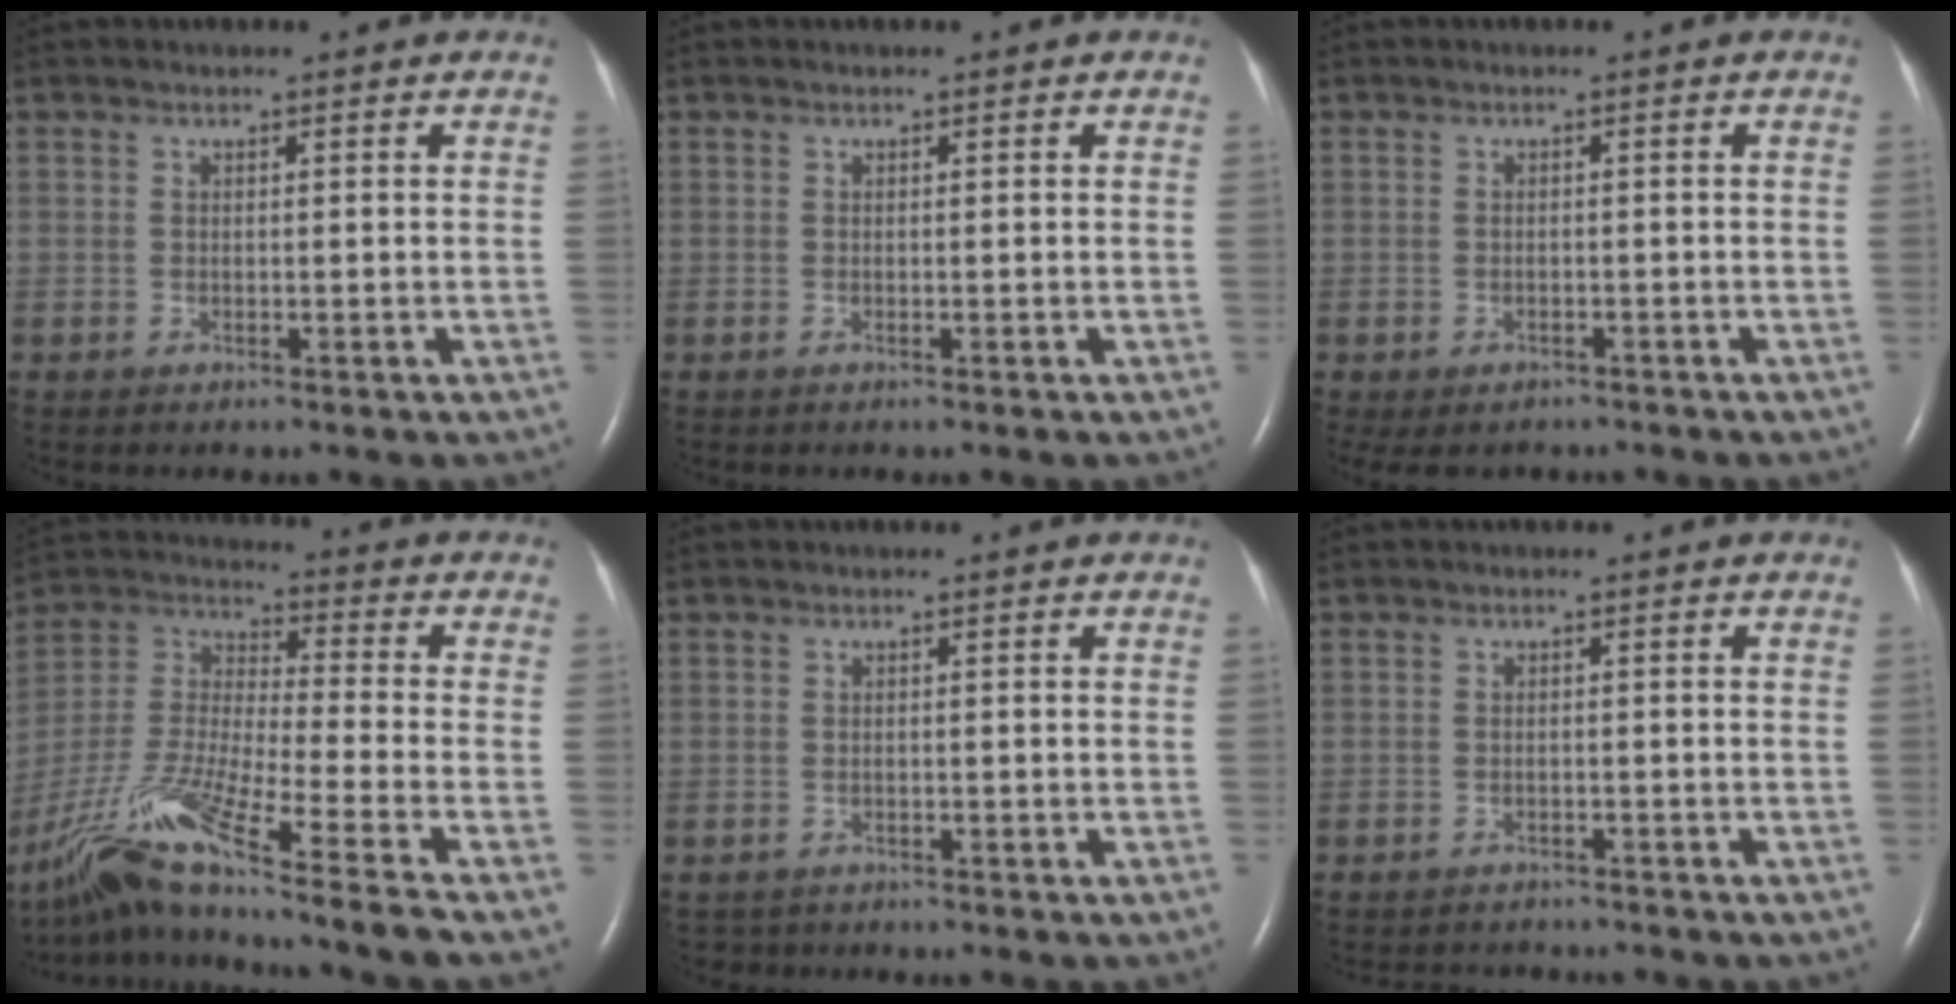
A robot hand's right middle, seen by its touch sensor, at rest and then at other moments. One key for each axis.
{"total": 0.0}
{"total": 5.5, "fx": -4.4, "fy": 3.0, "fz": 1.4, "tx": -0.019, "ty": 0.001, "tz": -0.055}
{"total": 22.6, "fx": -17.0, "fy": -0.9, "fz": 14.8, "tx": -0.324, "ty": -0.044, "tz": -0.318}
{"total": 1.7, "fx": -1.4, "fy": 0.9, "fz": -0.2, "tx": -0.005, "ty": -0.001, "tz": -0.023}
{"total": 4.3, "fx": -4.1, "fy": 1.3, "fz": 0.3, "tx": -0.005, "ty": -0.004, "tz": -0.056}